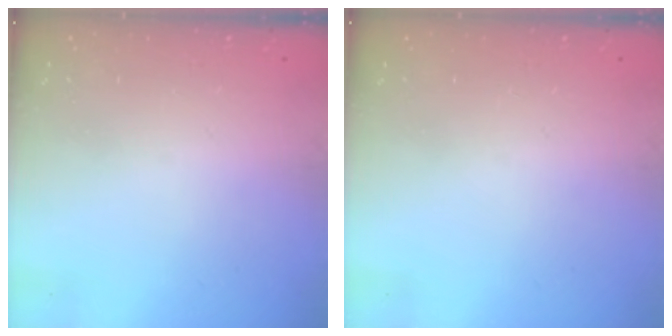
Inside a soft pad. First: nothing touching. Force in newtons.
{"total": 0.0}